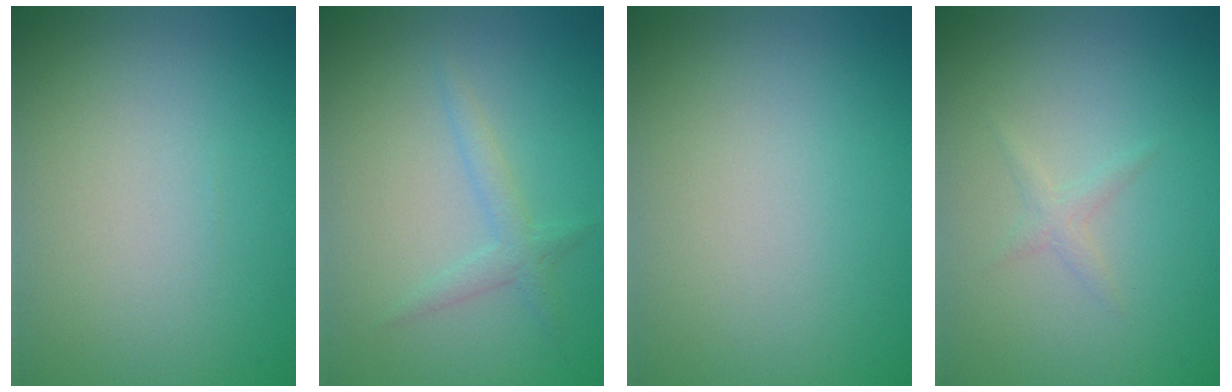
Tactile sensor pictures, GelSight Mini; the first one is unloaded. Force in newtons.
{"total": 1.6, "press": 1.6, "slide": 0.1}
{"total": 0.0}
{"total": 1.0, "press": 1.0, "slide": 0.1}